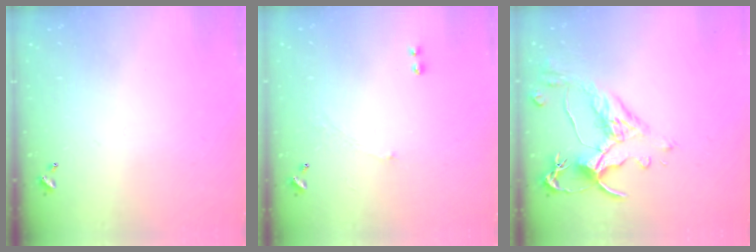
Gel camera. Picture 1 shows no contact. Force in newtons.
{"total": 1.0, "press": 0.7, "slide": 0.6}
{"total": 3.1, "press": 2.9, "slide": 1.3}